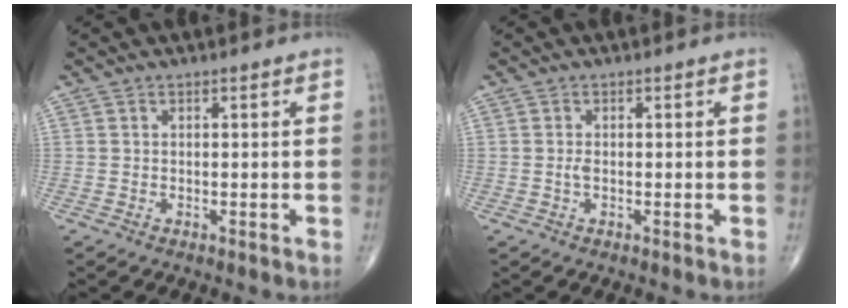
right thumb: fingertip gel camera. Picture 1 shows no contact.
{"total": 0.9, "force": [-0.2, 0.4, 0.8], "torque": [-0.017, -0.001, -0.004]}